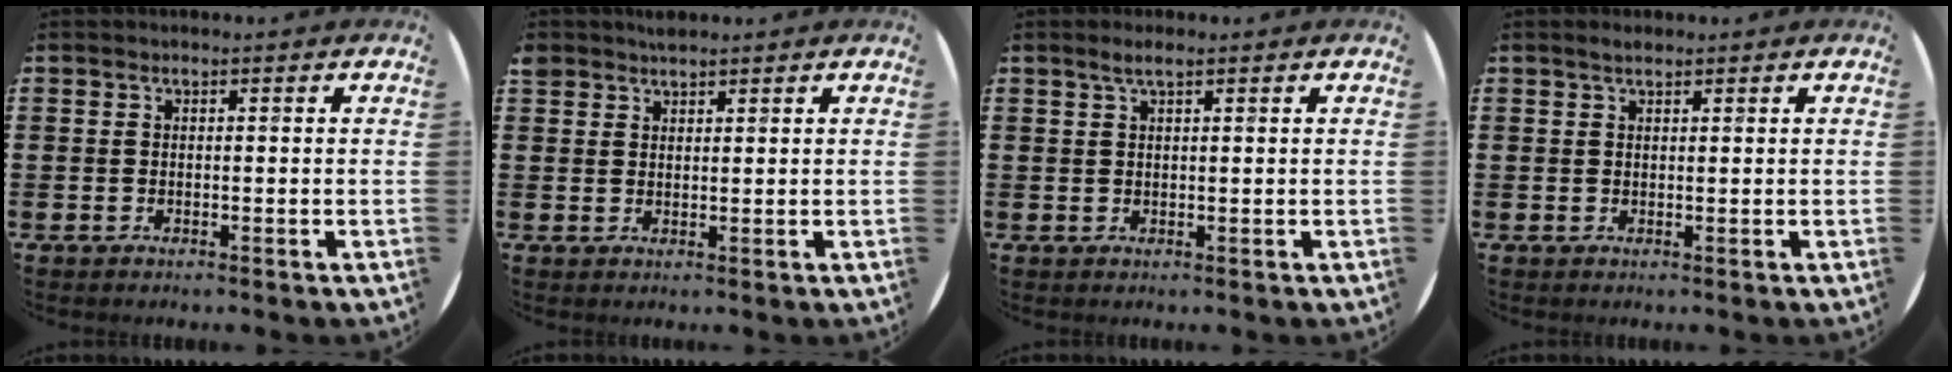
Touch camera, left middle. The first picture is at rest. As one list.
[{"total": 1.6, "force": [1.5, 0.5, -0.1], "torque": [-0.001, 0.001, 0.030]}, {"total": 1.7, "force": [1.1, 0.1, 1.2], "torque": [-0.025, 0.002, 0.020]}, {"total": 1.2, "force": [1.0, 0.2, 0.6], "torque": [-0.013, 0.001, 0.018]}]